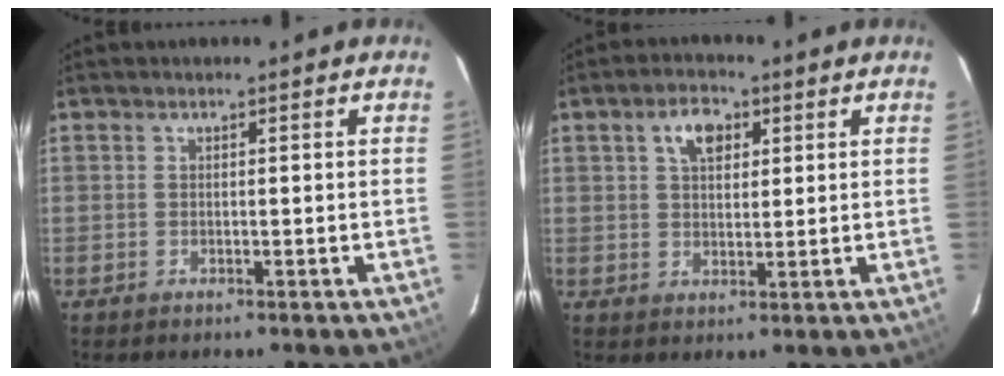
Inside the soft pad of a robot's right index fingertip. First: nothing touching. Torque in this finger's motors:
{"motor_torque": [0.10, 0.01, 0.10, 0.07]}